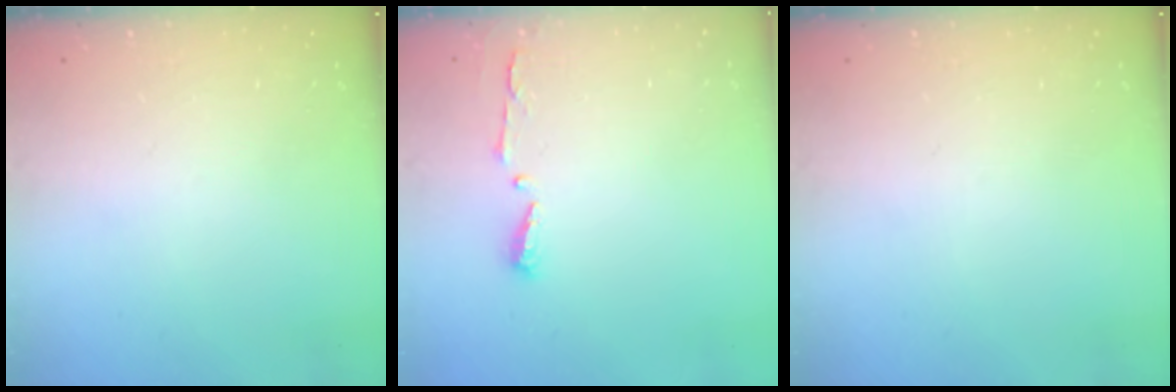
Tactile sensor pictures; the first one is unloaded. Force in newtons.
{"total": 3.7, "press": 3.7, "slide": 0.5}
{"total": 0.0}